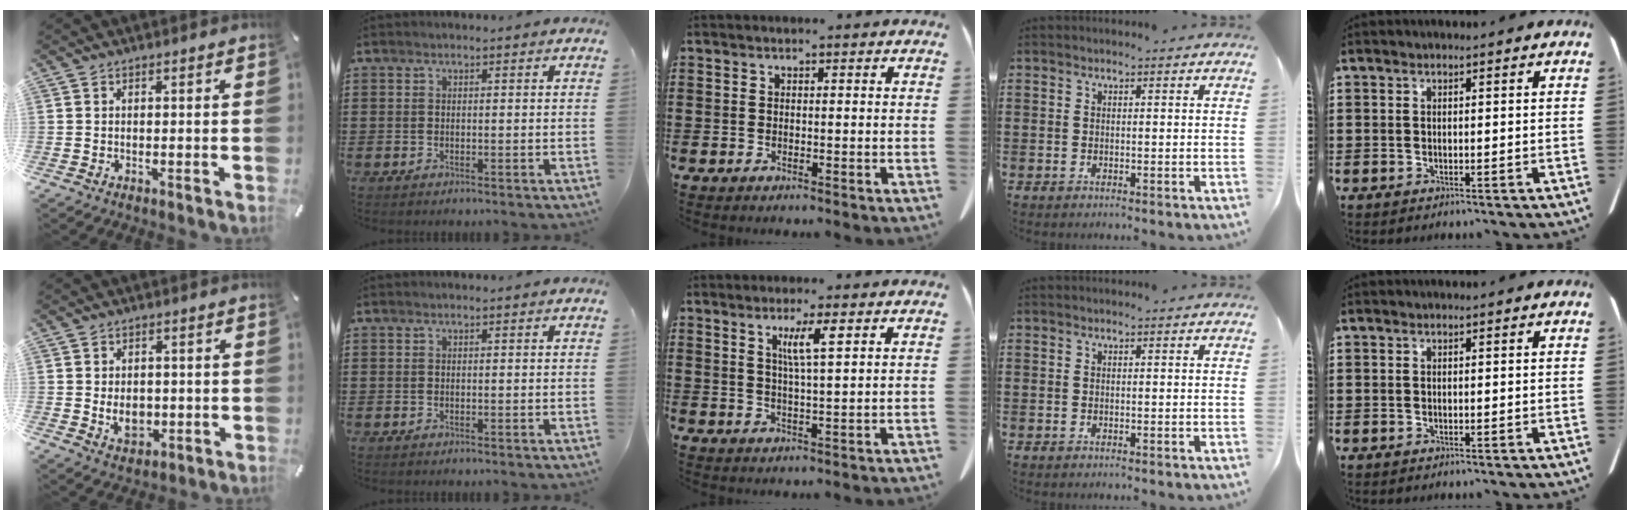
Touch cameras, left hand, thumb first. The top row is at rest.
{"thumb": {"total": 5.6, "force": [-0.5, 4.5, 3.4], "torque": [-0.051, -0.007, -0.012]}, "middle": {"total": 4.6, "force": [2.2, 0.4, 4.1], "torque": [-0.086, 0.001, 0.034]}}